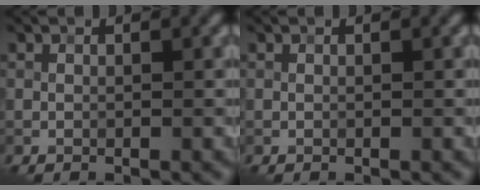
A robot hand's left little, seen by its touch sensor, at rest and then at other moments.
{"total": 0.0}